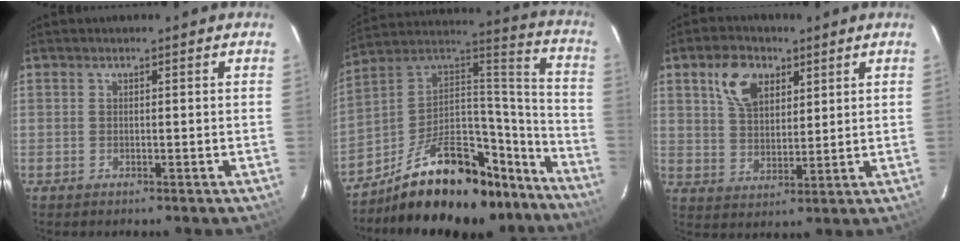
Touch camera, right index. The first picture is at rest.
{"total": 27.1, "force": [-19.2, 12.6, 14.4], "torque": [-0.227, 0.066, -0.272]}
{"total": 8.7, "force": [4.3, 5.3, 5.4], "torque": [-0.103, 0.019, 0.080]}